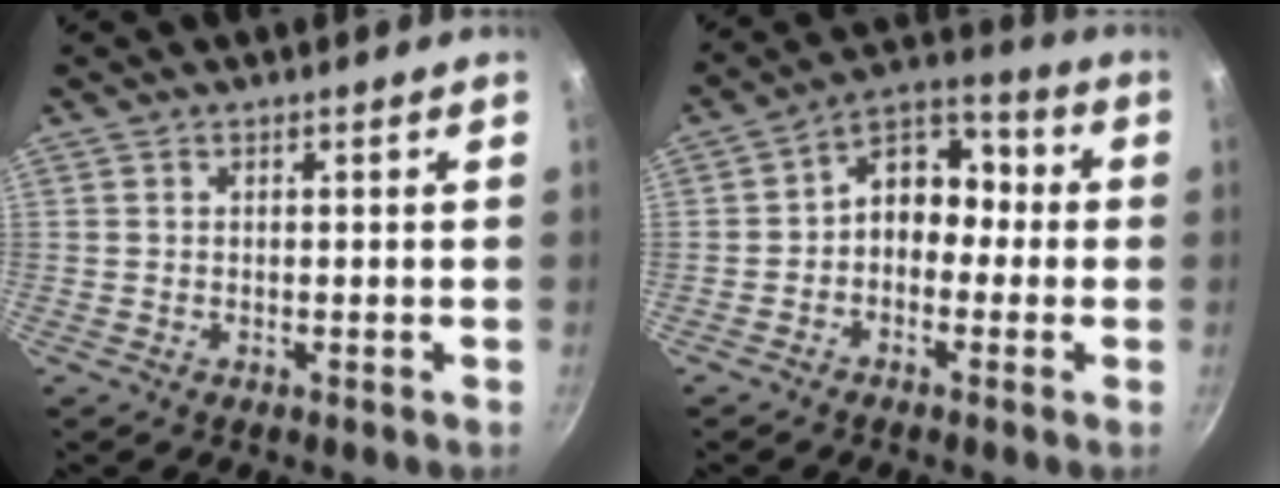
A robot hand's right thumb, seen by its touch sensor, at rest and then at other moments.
{"total": 10.2, "force": [-0.6, 7.4, 7.1], "torque": [-0.067, 0.046, -0.030]}